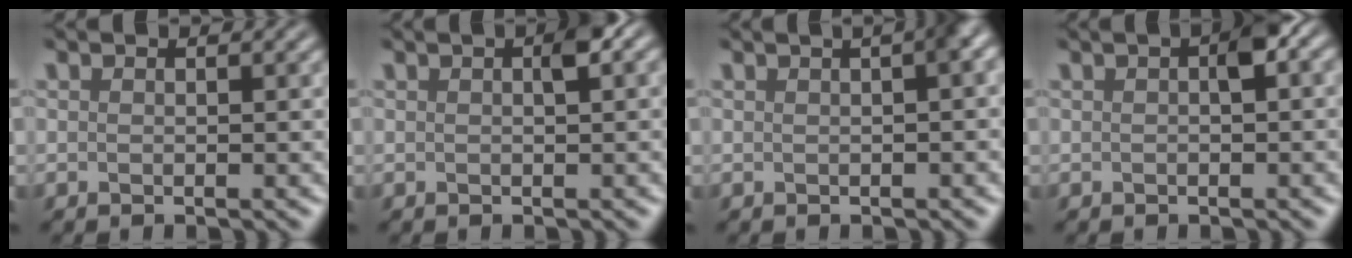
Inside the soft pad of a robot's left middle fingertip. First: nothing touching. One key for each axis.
{"total": 1.5, "fx": 0.3, "fy": 0.2, "fz": 1.4, "tx": -0.020, "ty": 0.006, "tz": 0.006}
{"total": 2.6, "fx": 0.5, "fy": 0.7, "fz": 2.5, "tx": -0.013, "ty": 0.015, "tz": 0.007}
{"total": 2.4, "fx": 0.3, "fy": 0.8, "fz": 2.2, "tx": -0.030, "ty": 0.010, "tz": 0.004}